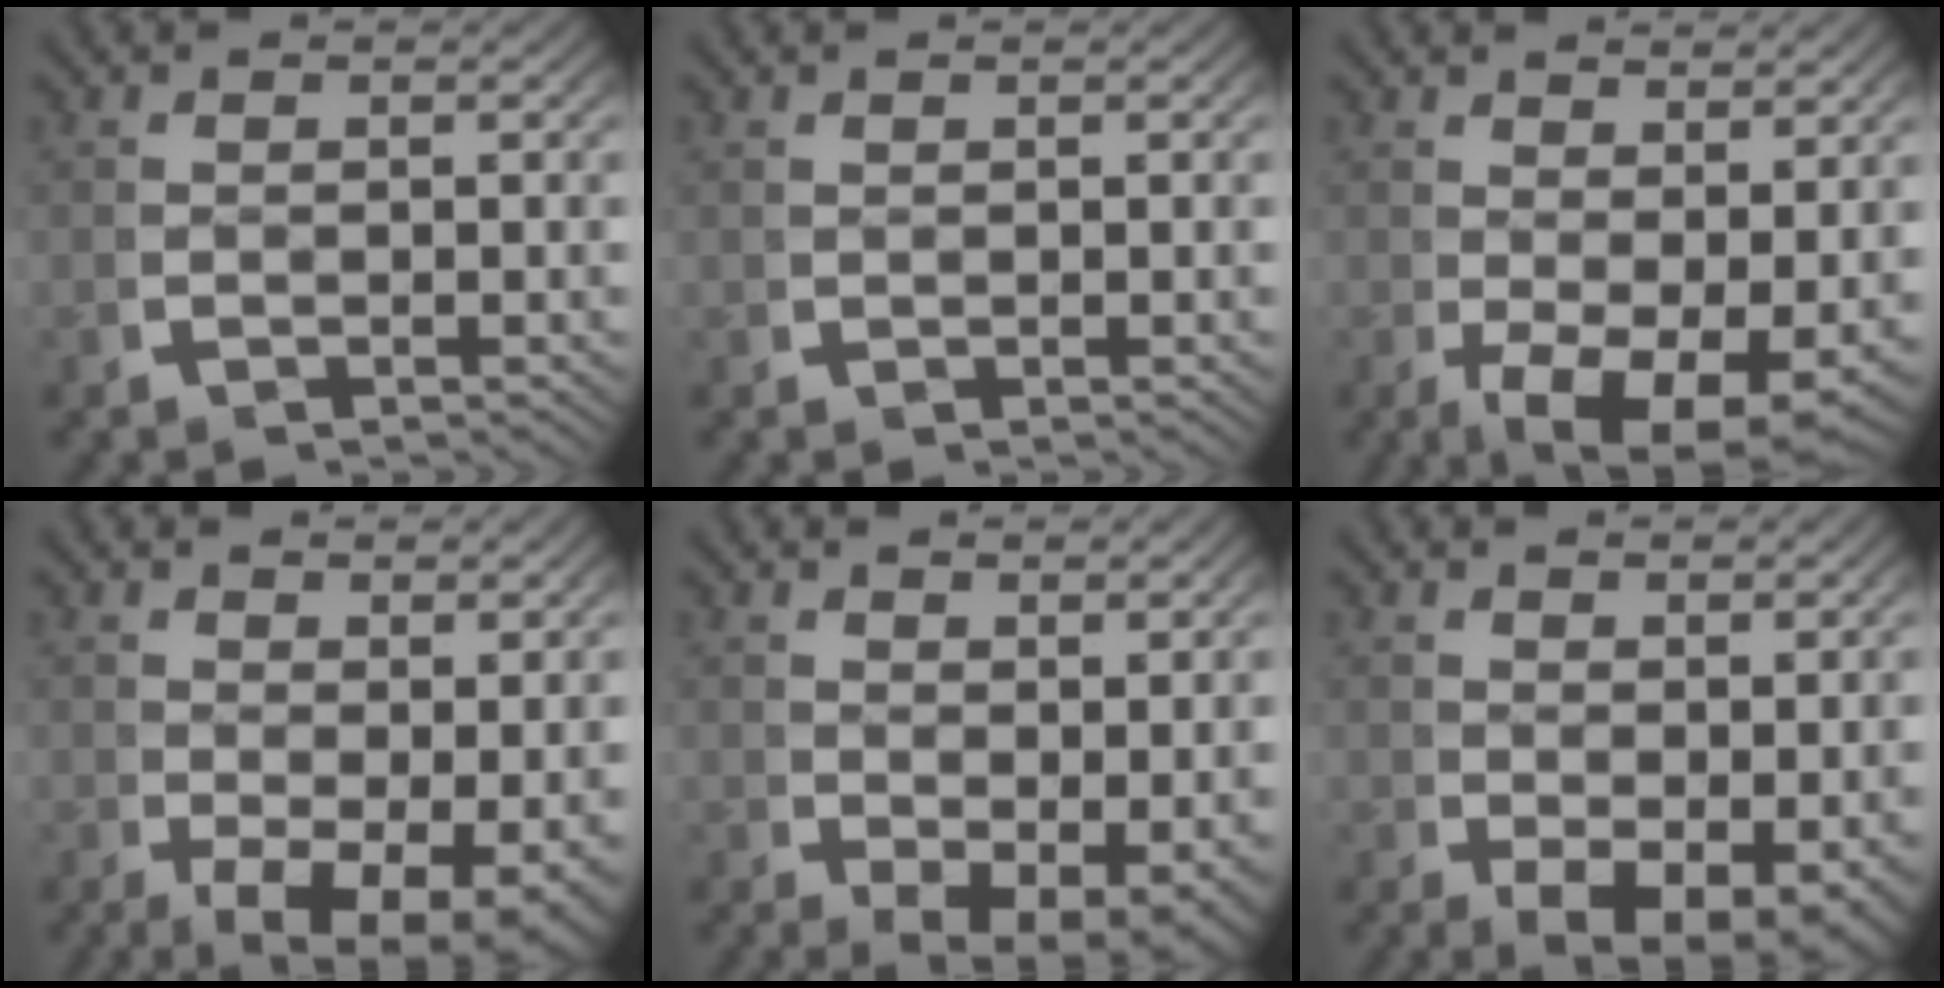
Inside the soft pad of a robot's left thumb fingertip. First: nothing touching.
{"total": 0.0}
{"total": 7.5, "force": [-1.4, 4.7, 5.6], "torque": [-0.104, -0.053, 0.006]}
{"total": 6.9, "force": [-0.8, 4.6, 5.1], "torque": [-0.093, -0.049, 0.014]}
{"total": 4.4, "force": [0.2, 3.1, 3.2], "torque": [-0.056, -0.040, 0.027]}
{"total": 5.3, "force": [-0.6, 3.6, 3.9], "torque": [-0.074, -0.048, 0.019]}